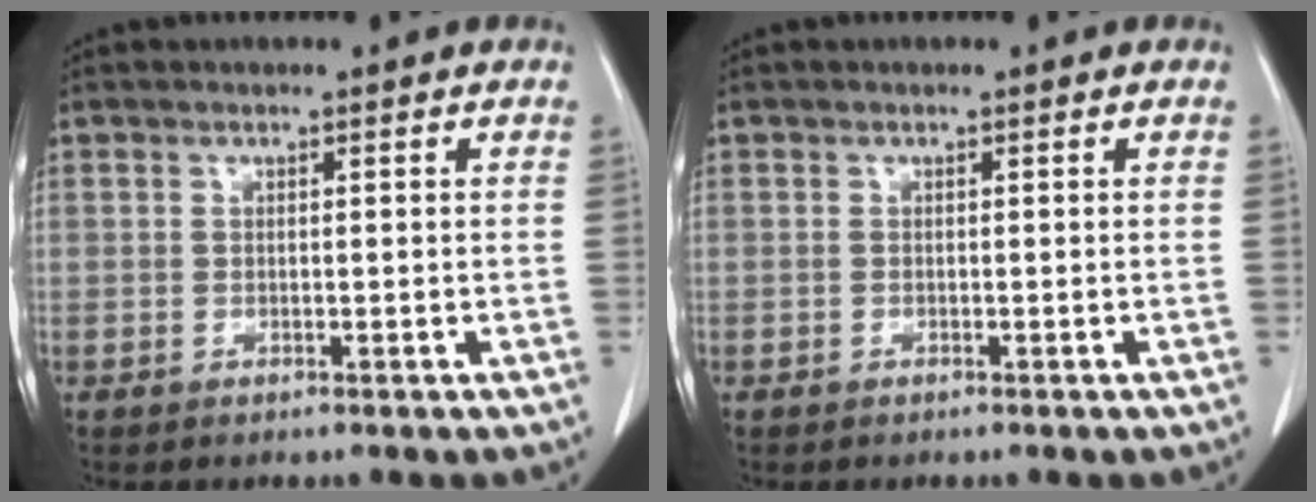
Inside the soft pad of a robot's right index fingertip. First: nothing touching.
{"total": 0.0}